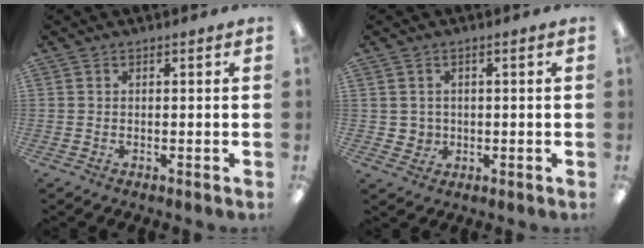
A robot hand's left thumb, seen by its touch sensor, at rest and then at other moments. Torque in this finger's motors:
{"motor_torque": [-0.07, 0.04, 0.03, -0.04, 0.00]}